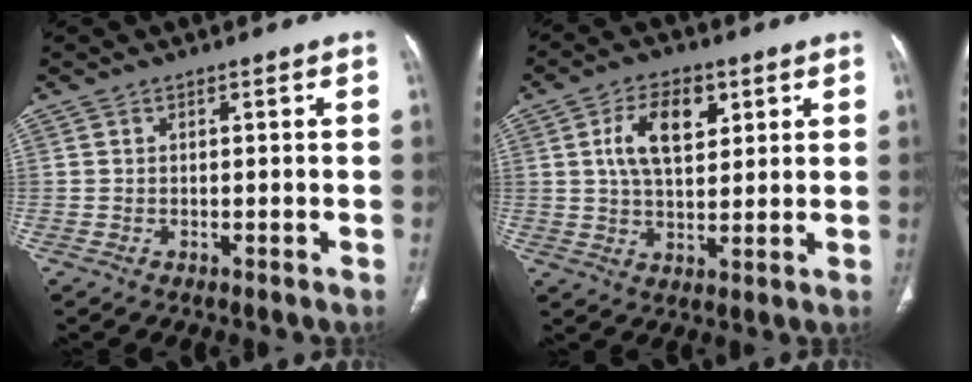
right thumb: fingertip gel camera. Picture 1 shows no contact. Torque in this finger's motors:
{"motor_torque": [0.08, 0.29, 0.74, -0.19, 0.15]}